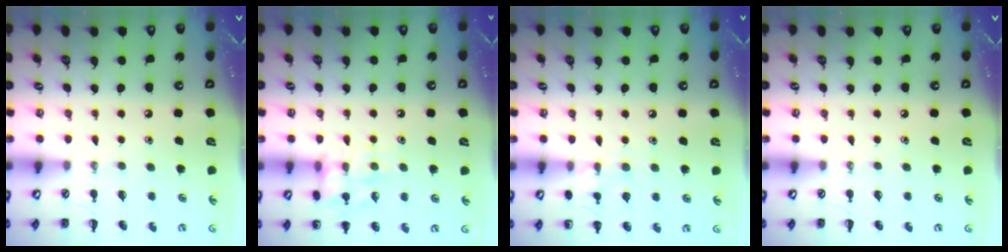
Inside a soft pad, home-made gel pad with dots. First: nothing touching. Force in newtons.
{"total": 12.7, "press": 12.6, "slide": 1.4}
{"total": 7.0, "press": 6.6, "slide": 2.2}
{"total": 0.0}